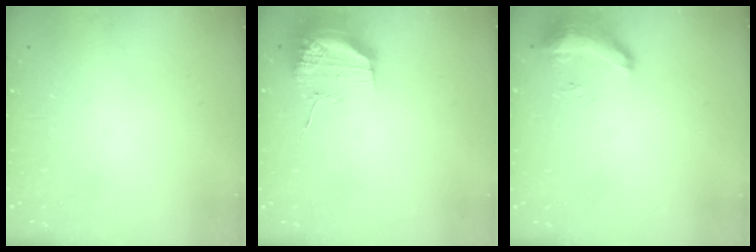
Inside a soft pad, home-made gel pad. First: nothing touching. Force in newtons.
{"total": 11.7, "press": 11.6, "slide": 1.0}
{"total": 16.1, "press": 10.6, "slide": 12.1}